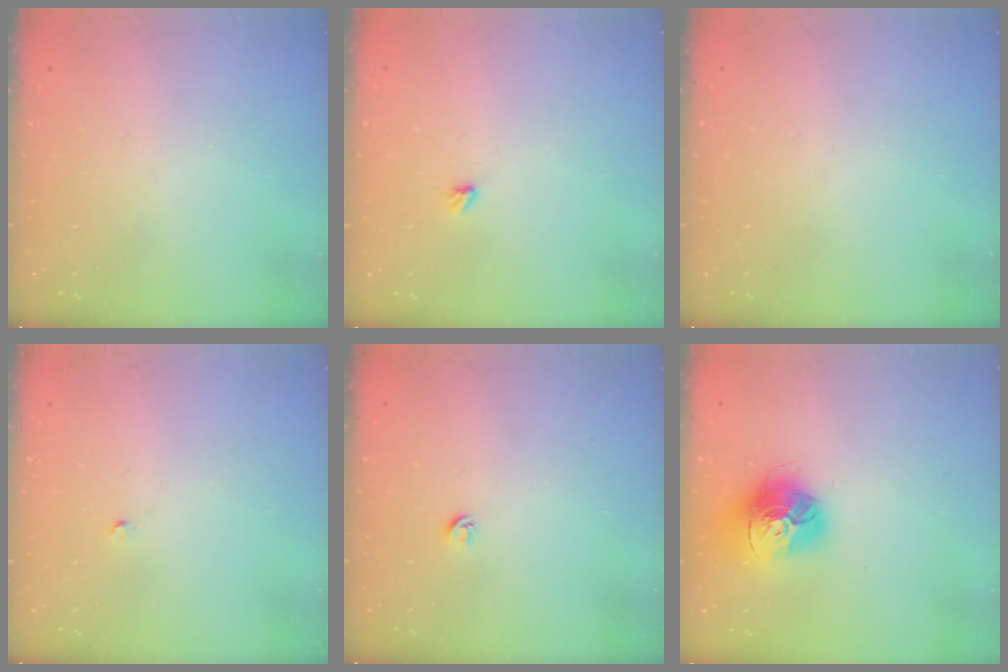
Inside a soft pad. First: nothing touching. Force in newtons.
{"total": 2.9, "press": 2.9, "slide": 0.5}
{"total": 0.0}
{"total": 2.0, "press": 2.0, "slide": 0.3}
{"total": 4.3, "press": 4.3, "slide": 0.4}
{"total": 15.9, "press": 15.8, "slide": 1.4}